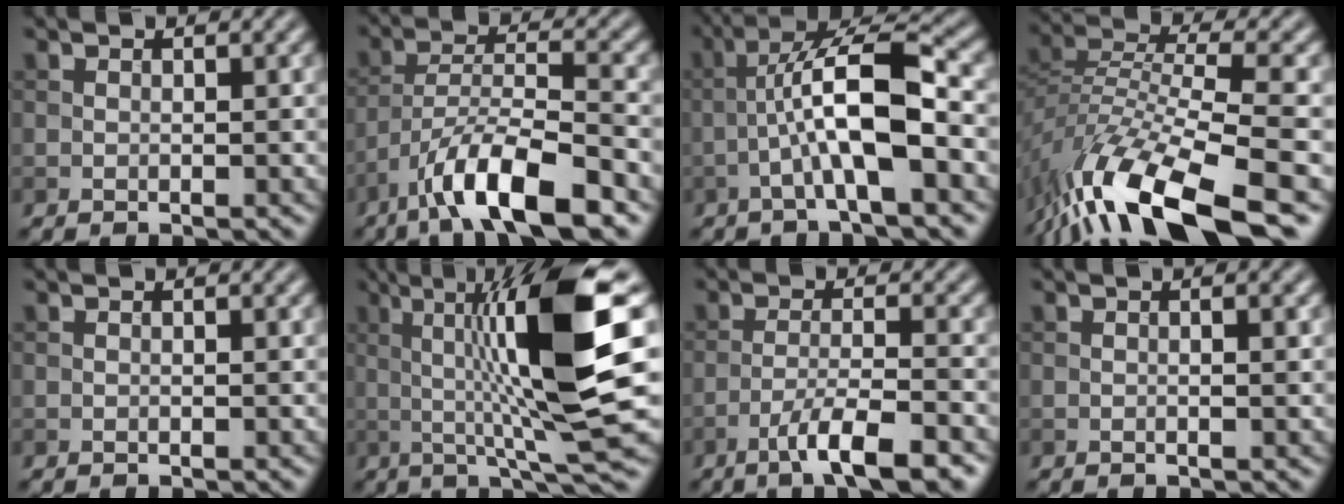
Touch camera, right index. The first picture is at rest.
{"total": 9.0, "force": [-5.8, 2.2, 6.6], "torque": [-0.108, 0.007, -0.106]}
{"total": 7.6, "force": [-1.8, 1.5, 7.2], "torque": [-0.127, 0.024, -0.035]}
{"total": 13.5, "force": [-9.3, 3.9, 9.0], "torque": [-0.179, 0.004, -0.167]}
{"total": 0.0}
{"total": 12.7, "force": [2.0, 1.9, 12.4], "torque": [-0.188, 0.004, 0.035]}
{"total": 5.8, "force": [-3.7, 0.9, 4.4], "torque": [-0.070, 0.003, -0.064]}
{"total": 1.1, "force": [0.1, 0.2, 1.1], "torque": [-0.019, -0.002, -0.003]}